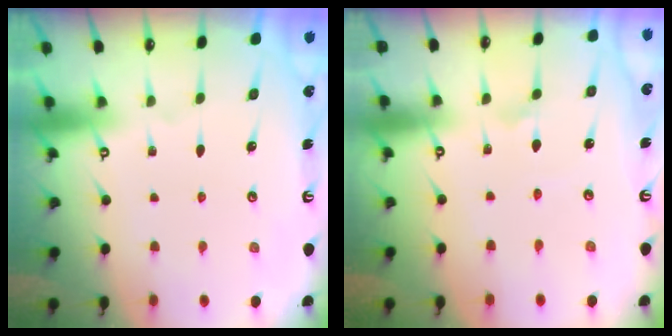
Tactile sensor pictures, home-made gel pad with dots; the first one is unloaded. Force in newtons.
{"total": 1.3, "press": 1.2, "slide": 0.4}